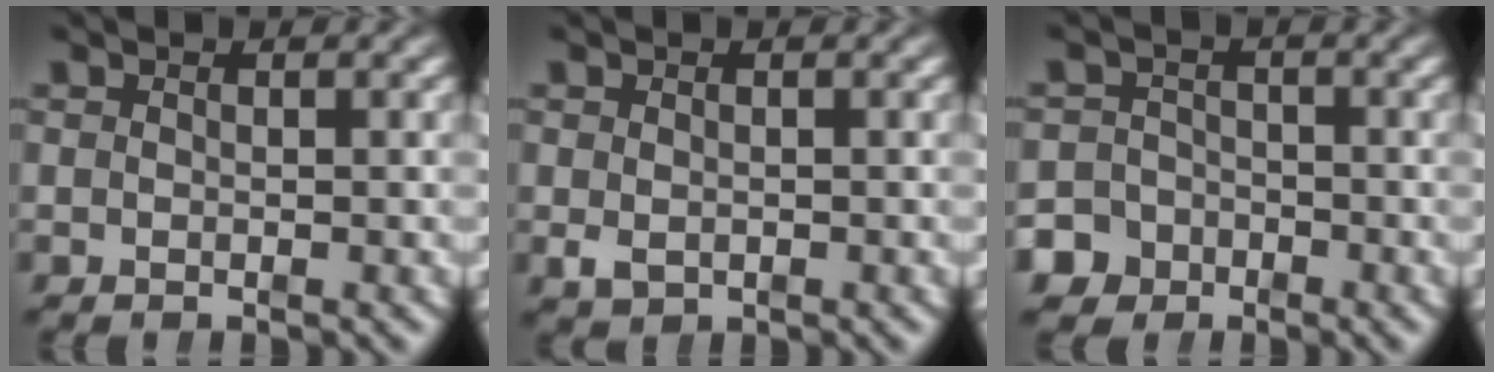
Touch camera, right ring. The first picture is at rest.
{"total": 1.4, "force": [-0.7, 0.8, 0.8], "torque": [-0.022, -0.017, 0.001]}
{"total": 6.2, "force": [-3.6, 5.0, 1.0], "torque": [-0.020, -0.027, -0.062]}